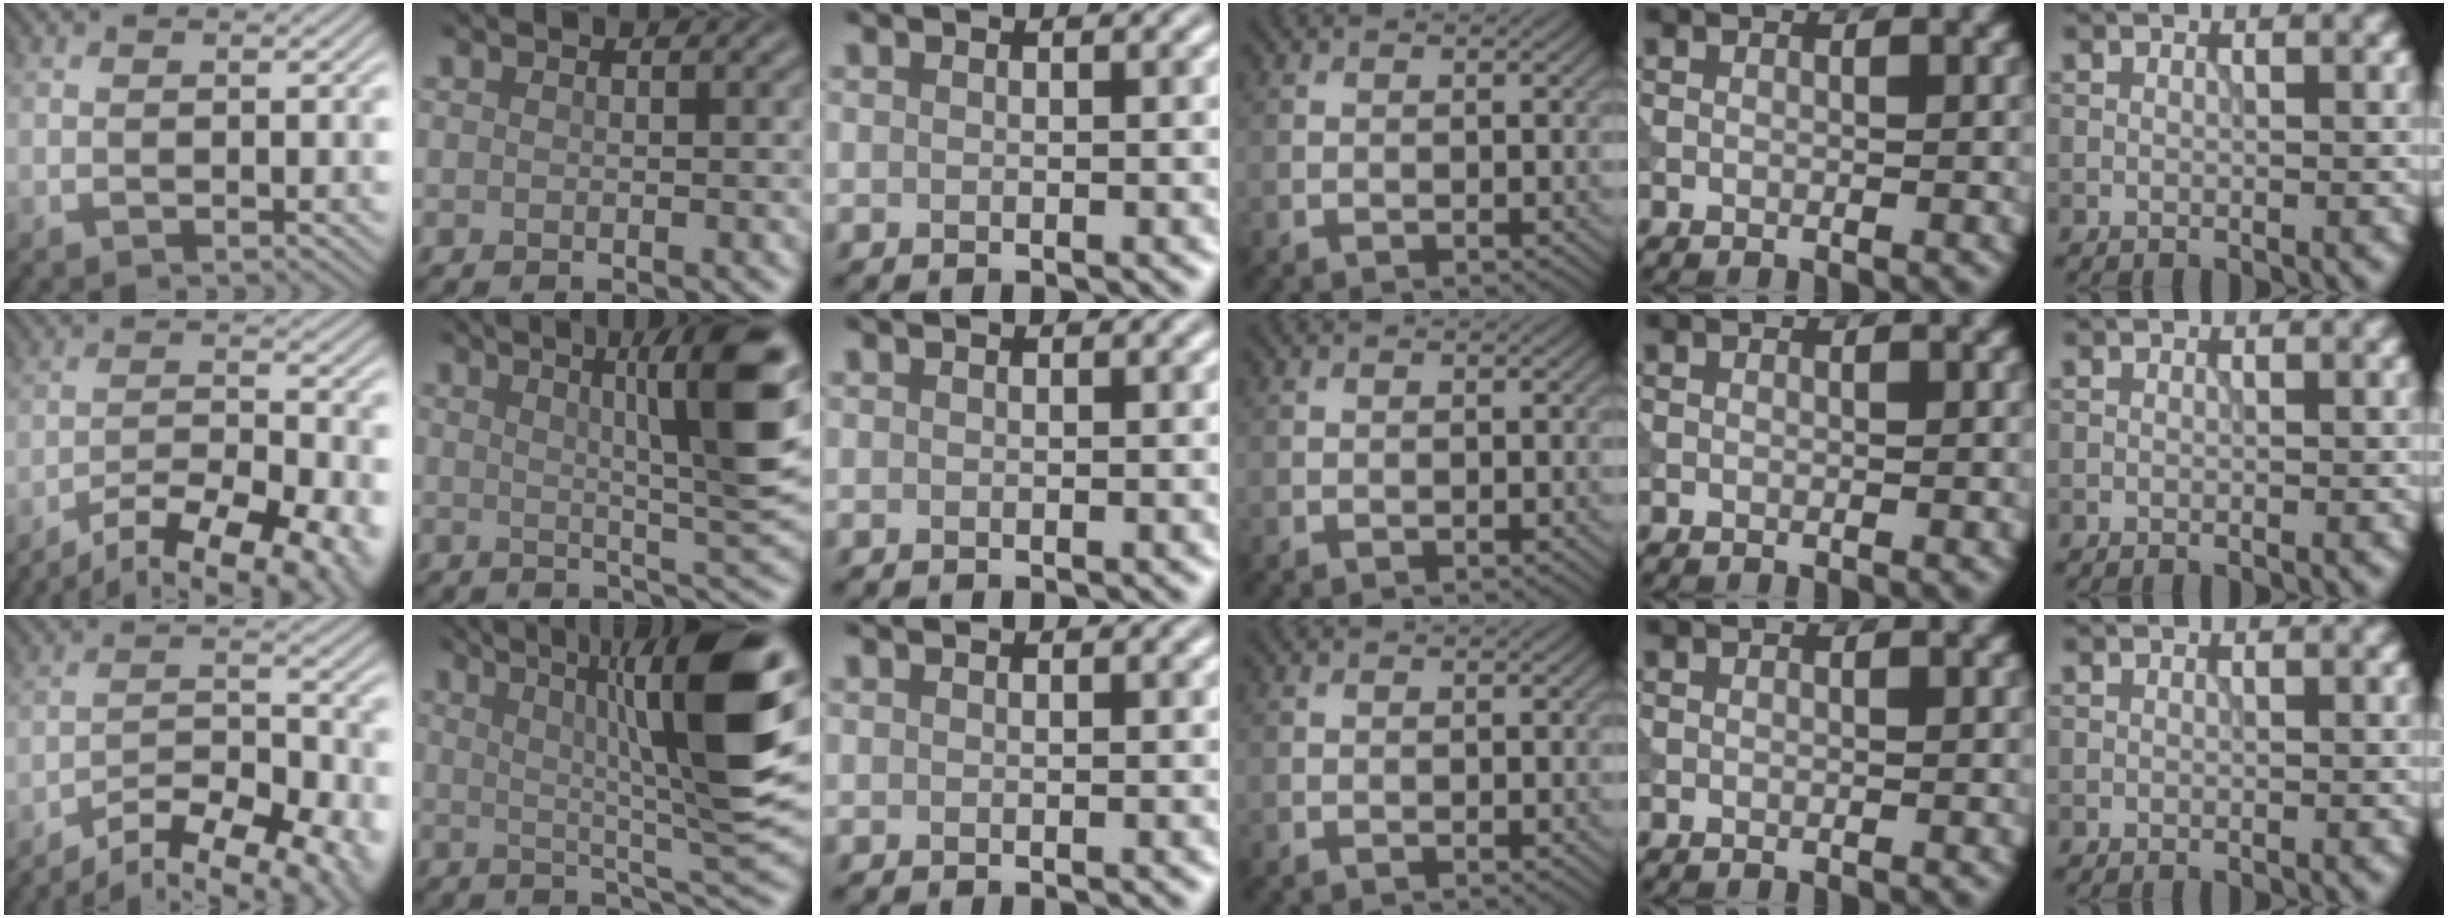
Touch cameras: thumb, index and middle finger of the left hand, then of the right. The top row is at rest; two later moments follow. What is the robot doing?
{"motion": "extract", "object": "tissue"}